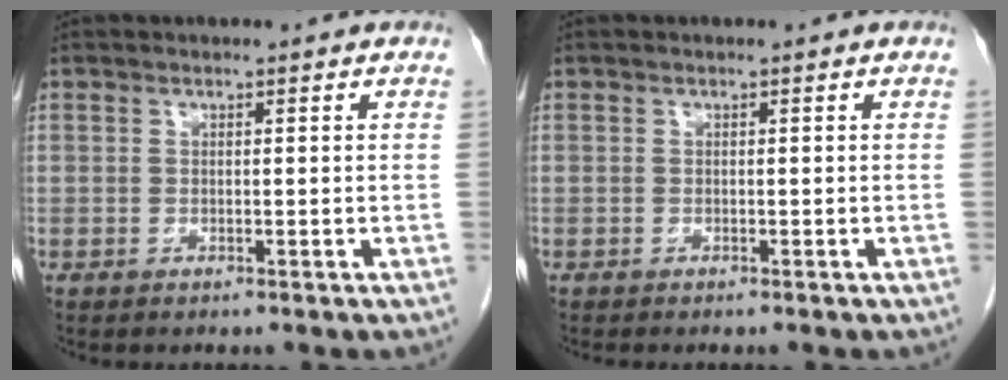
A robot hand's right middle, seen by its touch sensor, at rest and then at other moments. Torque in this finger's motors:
{"motor_torque": [-0.01, 0.02, -0.01, 0.00]}